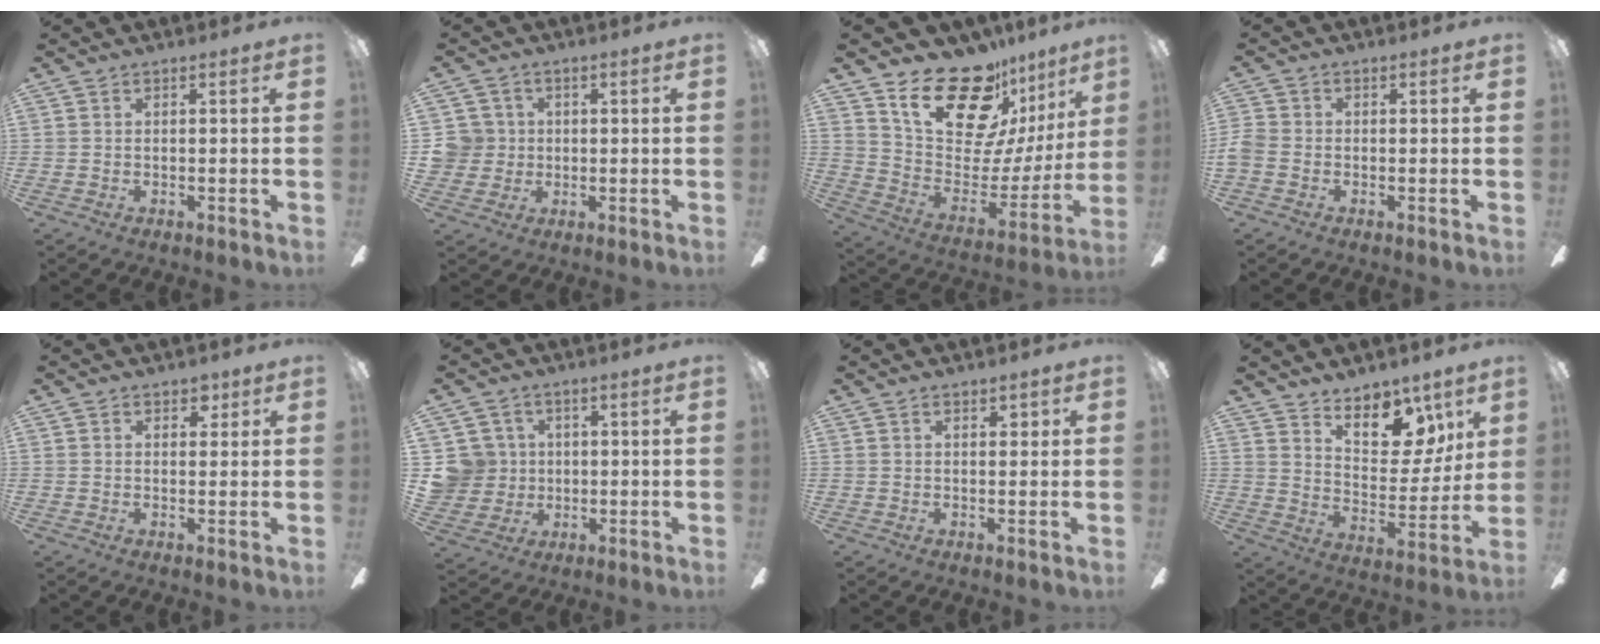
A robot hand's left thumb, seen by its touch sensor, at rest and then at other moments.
{"total": 6.5, "force": [0.7, 6.4, 1.1], "torque": [-0.030, 0.012, 0.016]}
{"total": 24.1, "force": [17.2, 11.2, 12.5], "torque": [-0.189, -0.121, 0.314]}
{"total": 2.9, "force": [-1.1, 2.1, 1.6], "torque": [-0.030, 0.007, -0.020]}
{"total": 2.7, "force": [1.6, 1.9, 1.2], "torque": [-0.002, -0.003, 0.022]}
{"total": 8.4, "force": [1.5, 8.2, 1.0], "torque": [-0.049, 0.004, 0.037]}
{"total": 1.8, "force": [1.0, 1.0, 1.2], "torque": [-0.016, 0.001, 0.015]}
{"total": 13.4, "force": [9.7, 7.2, 5.9], "torque": [-0.080, -0.072, 0.178]}